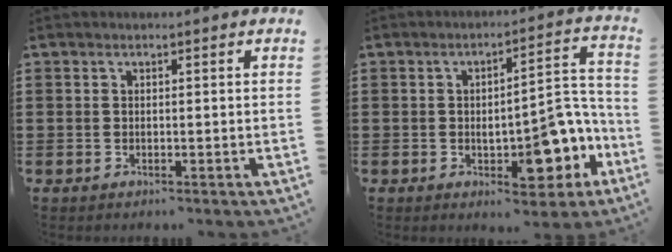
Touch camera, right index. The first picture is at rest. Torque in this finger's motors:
{"motor_torque": [1.10, -1.04, 0.29, 0.07]}